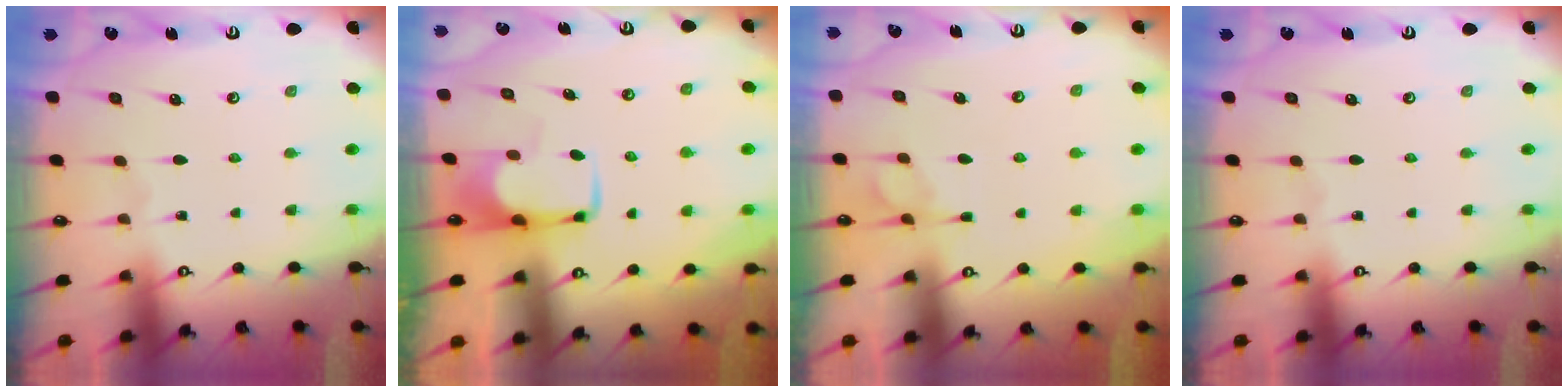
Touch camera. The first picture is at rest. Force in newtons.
{"total": 2.0, "press": 2.0, "slide": 0.4}
{"total": 2.9, "press": 2.6, "slide": 1.4}
{"total": 0.0}